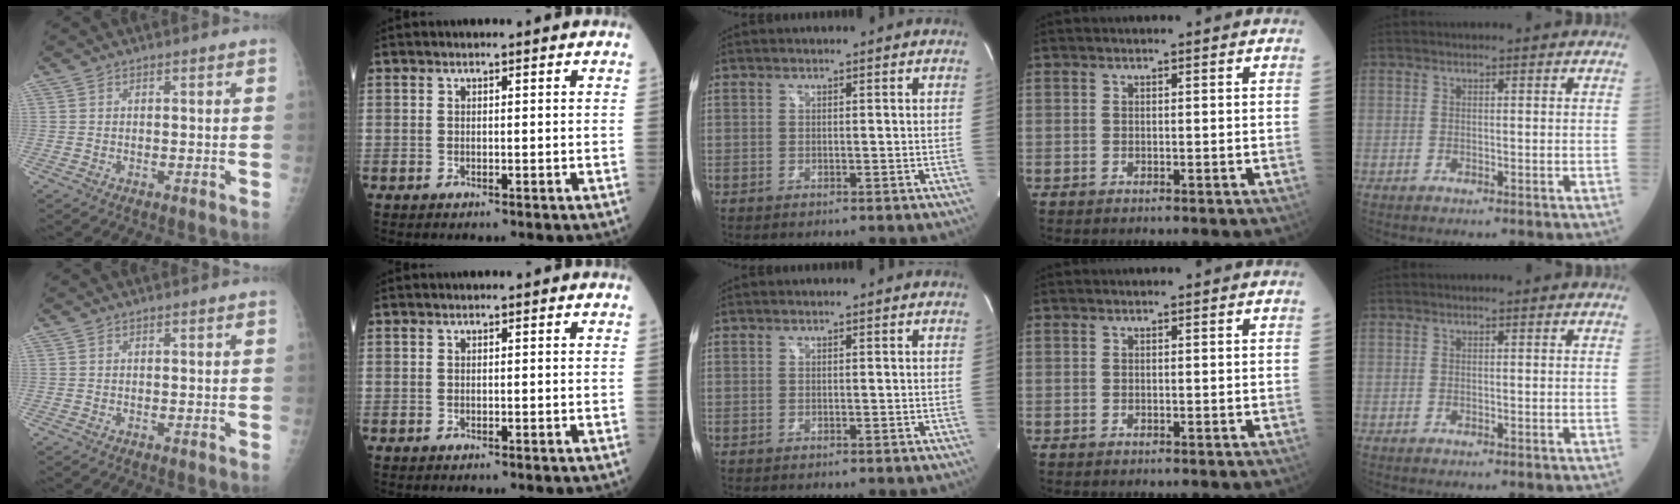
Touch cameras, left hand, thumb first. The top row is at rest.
{}